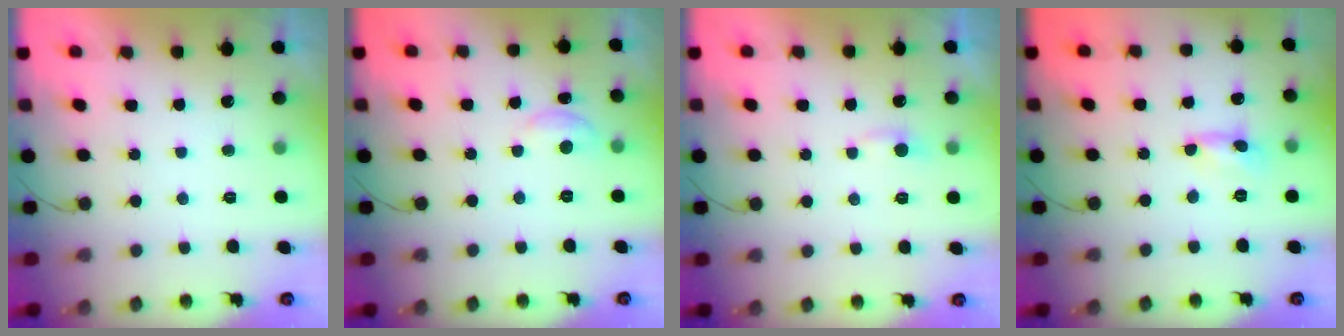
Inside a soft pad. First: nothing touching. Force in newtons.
{"total": 5.2, "press": 5.2, "slide": 0.6}
{"total": 3.1, "press": 3.1, "slide": 0.4}
{"total": 0.8, "press": 0.7, "slide": 0.1}